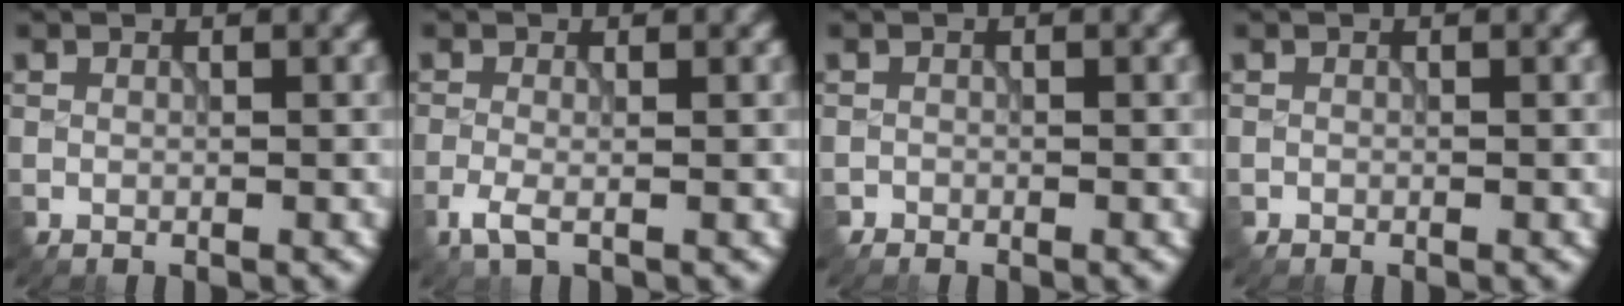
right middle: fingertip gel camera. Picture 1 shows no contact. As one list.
[{"total": 1.9, "force": [-1.0, 0.5, 1.5], "torque": [-0.038, -0.006, -0.023]}, {"total": 0.5, "force": [-0.4, 0.3, -0.3], "torque": [0.008, -0.003, -0.008]}, {"total": 0.0}]